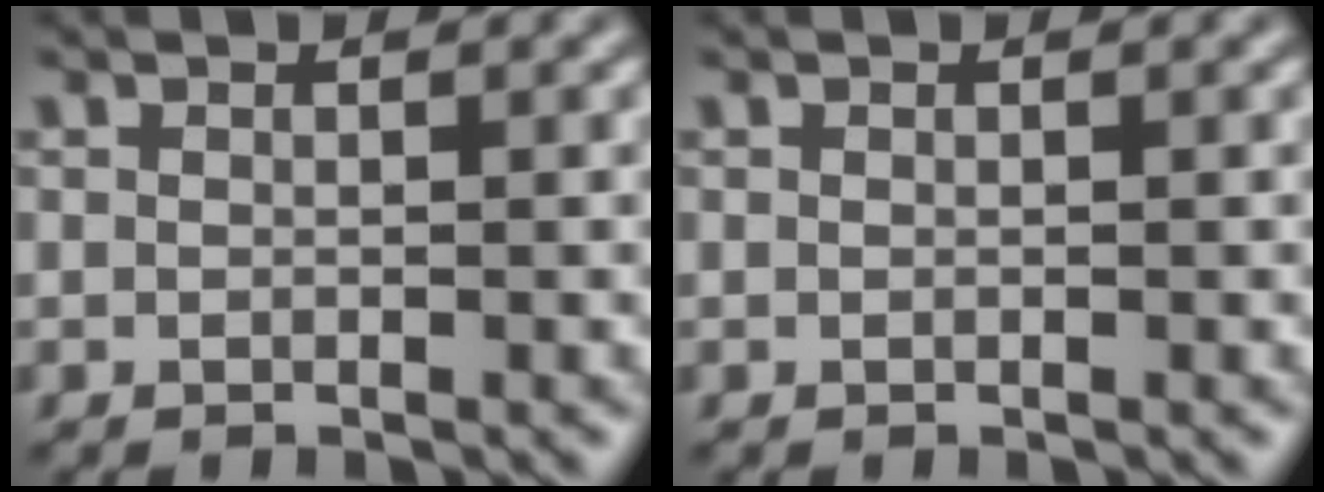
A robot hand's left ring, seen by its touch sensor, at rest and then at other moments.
{"total": 0.0}